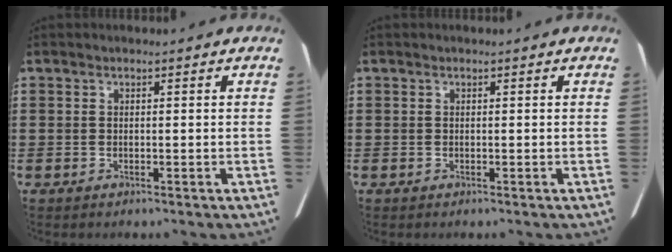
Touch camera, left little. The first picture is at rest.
{"total": 0.0}